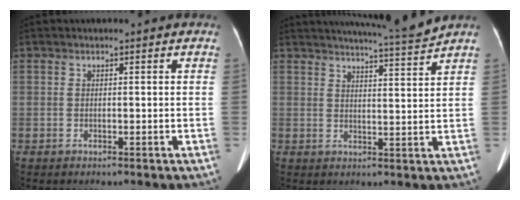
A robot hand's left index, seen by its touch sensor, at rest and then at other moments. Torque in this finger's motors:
{"motor_torque": [-0.49, -0.49, -0.23, -0.19]}